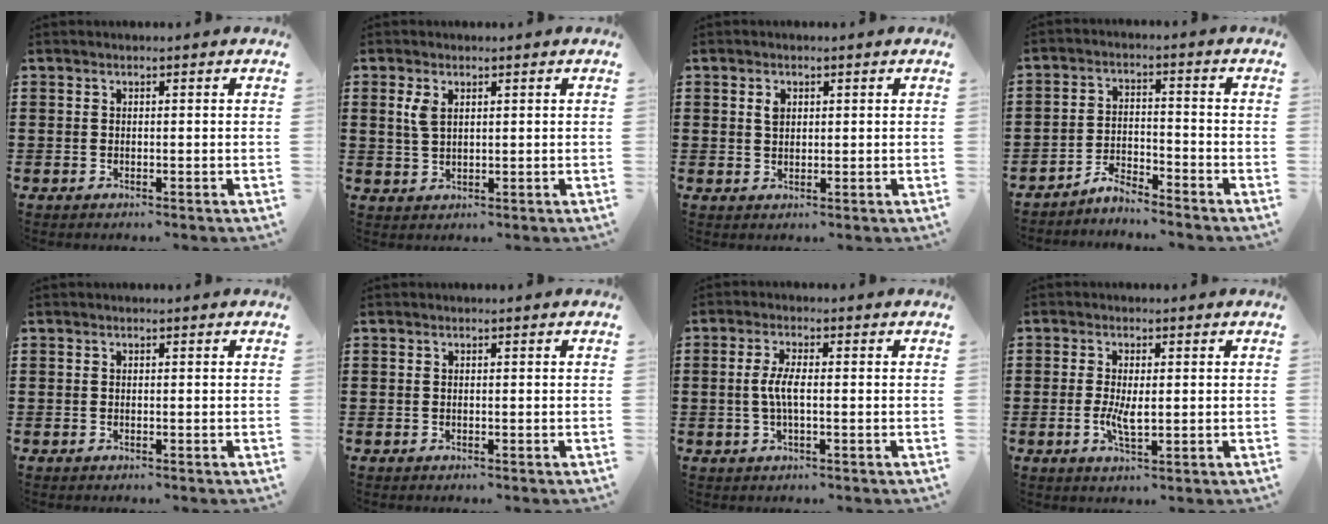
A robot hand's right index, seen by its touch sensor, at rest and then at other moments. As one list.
[{"total": 2.8, "force": [1.2, 1.4, 2.1], "torque": [-0.048, 0.005, 0.021]}, {"total": 1.8, "force": [0.7, 1.1, 1.2], "torque": [-0.026, 0.004, 0.013]}, {"total": 3.5, "force": [-3.5, 0.2, 0.3], "torque": [-0.014, 0.004, -0.073]}, {"total": 0.0}, {"total": 0.0}, {"total": 3.7, "force": [-0.4, 1.0, 3.6], "torque": [-0.080, -0.003, -0.013]}, {"total": 4.2, "force": [-0.3, 1.6, 3.9], "torque": [-0.077, -0.002, -0.007]}]